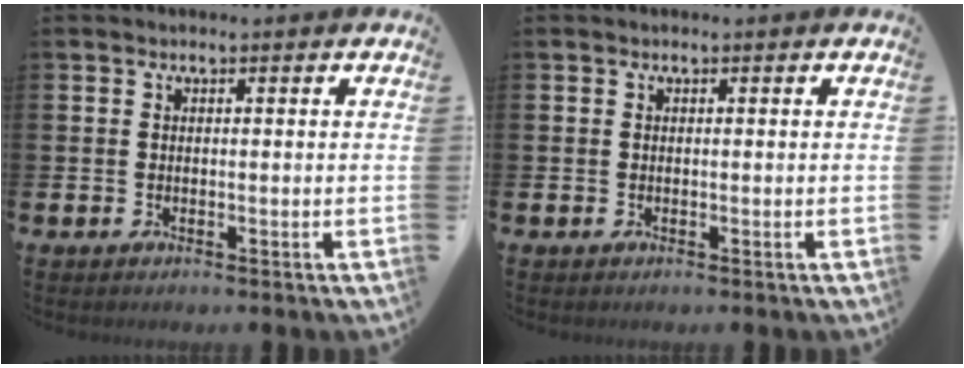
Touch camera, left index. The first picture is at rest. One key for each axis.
{"total": 0.0}